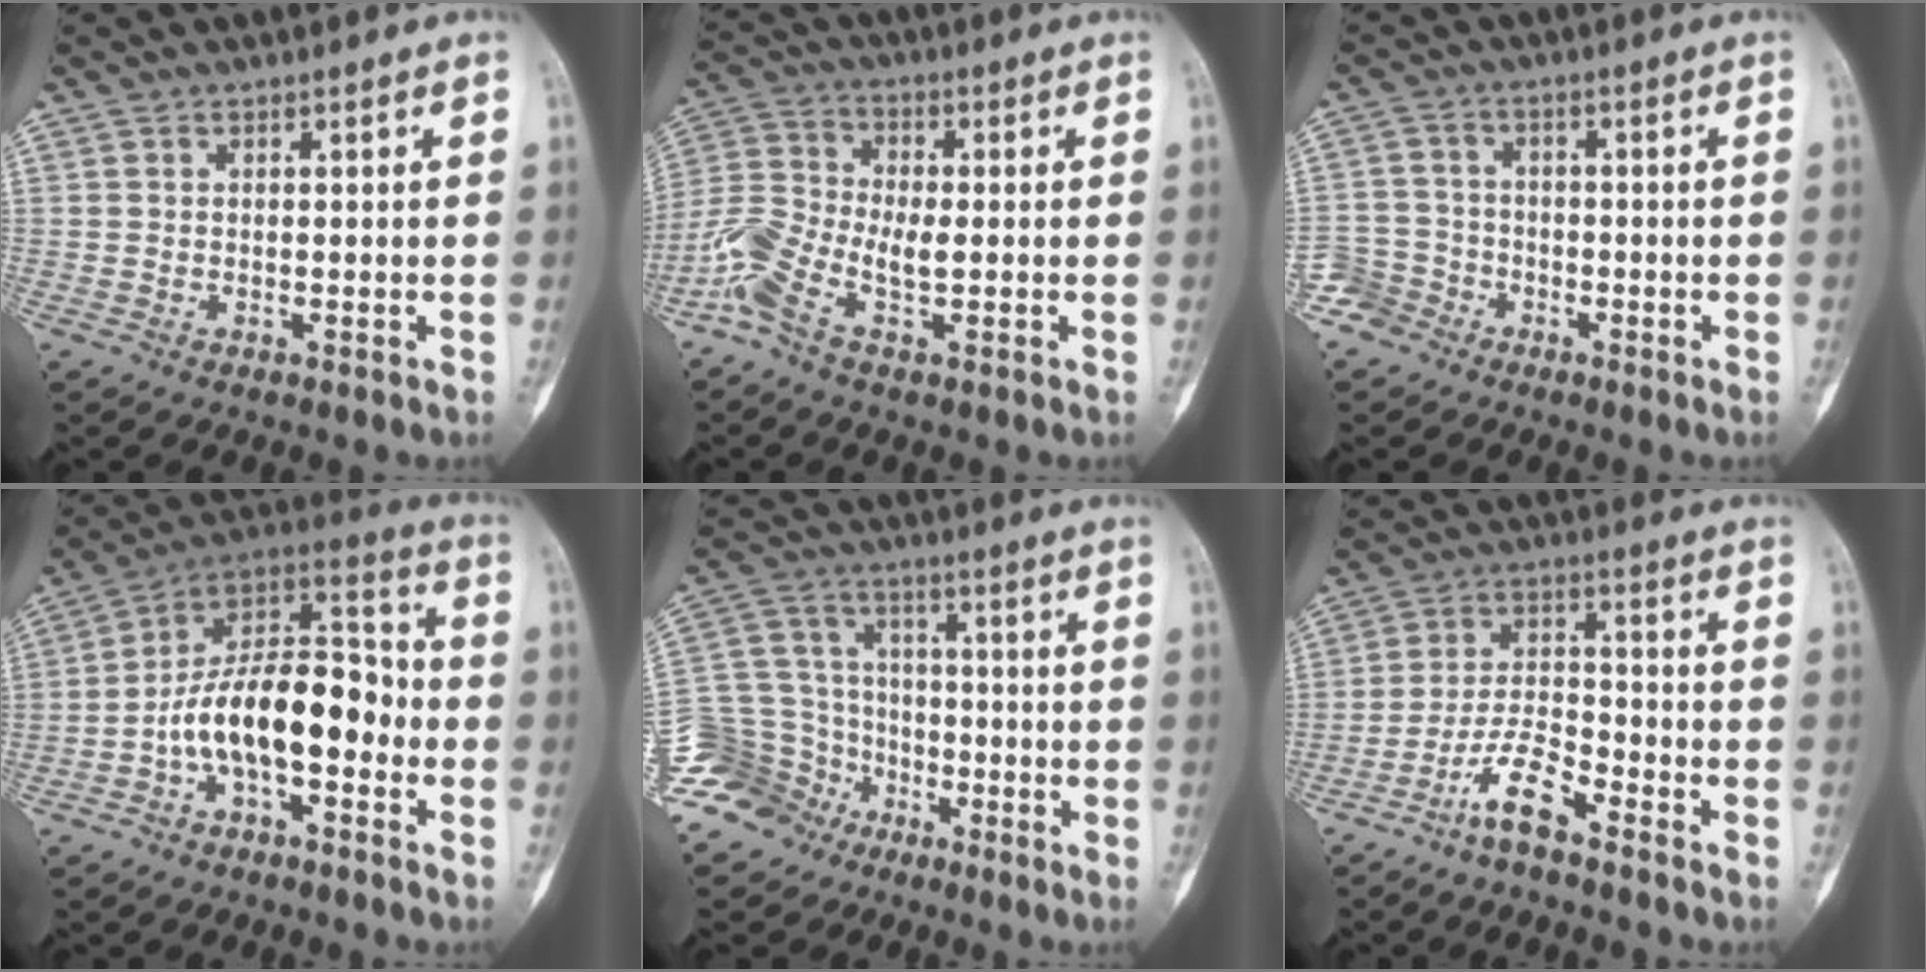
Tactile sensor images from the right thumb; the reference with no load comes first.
{"total": 8.6, "force": [-3.0, 3.6, 7.2], "torque": [-0.163, 0.026, -0.070]}
{"total": 5.1, "force": [-3.5, 3.7, -0.2], "torque": [0.033, 0.025, -0.078]}
{"total": 16.8, "force": [-4.2, 8.2, 14.1], "torque": [-0.222, 0.066, -0.080]}
{"total": 12.6, "force": [-8.2, 9.3, 1.8], "torque": [-0.018, 0.073, -0.156]}
{"total": 7.6, "force": [-5.6, 2.0, 4.7], "torque": [-0.094, 0.043, -0.113]}